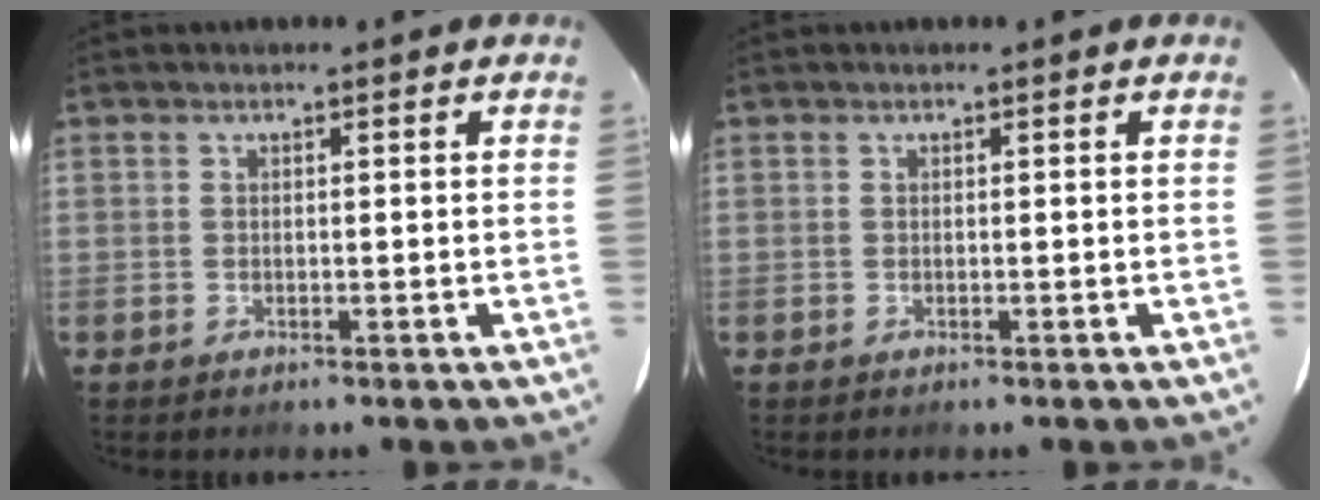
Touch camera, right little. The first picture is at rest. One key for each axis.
{"total": 0.0}